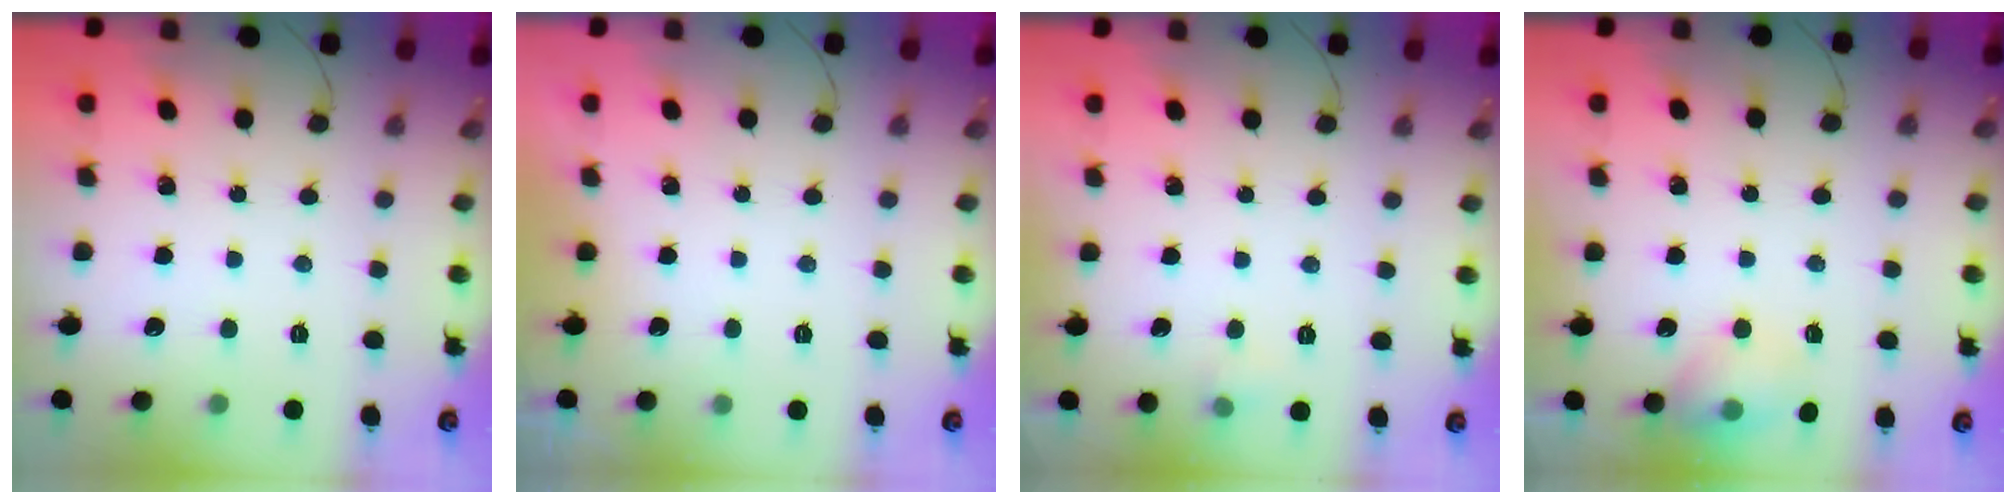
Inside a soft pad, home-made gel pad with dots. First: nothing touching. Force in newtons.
{"total": 0.0}
{"total": 7.7, "press": 3.2, "slide": 7.0}
{"total": 10.2, "press": 10.0, "slide": 1.8}